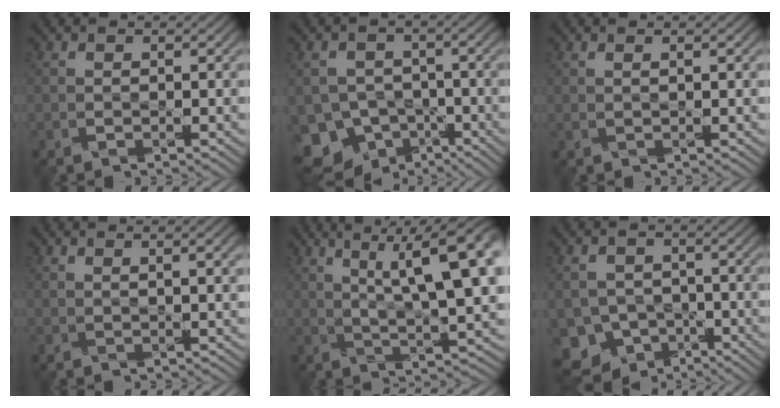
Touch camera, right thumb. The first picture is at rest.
{"total": 9.6, "force": [-6.0, 7.3, 1.4], "torque": [-0.044, -0.018, -0.105]}
{"total": 0.9, "force": [0.6, 0.1, 0.7], "torque": [-0.006, 0.010, 0.009]}
{"total": 2.8, "force": [1.2, 0.6, 2.4], "torque": [-0.028, 0.013, 0.019]}
{"total": 14.0, "force": [4.8, 4.2, 12.5], "torque": [-0.166, 0.020, 0.083]}
{"total": 7.5, "force": [-4.5, 5.9, 1.0], "torque": [-0.026, -0.019, -0.080]}